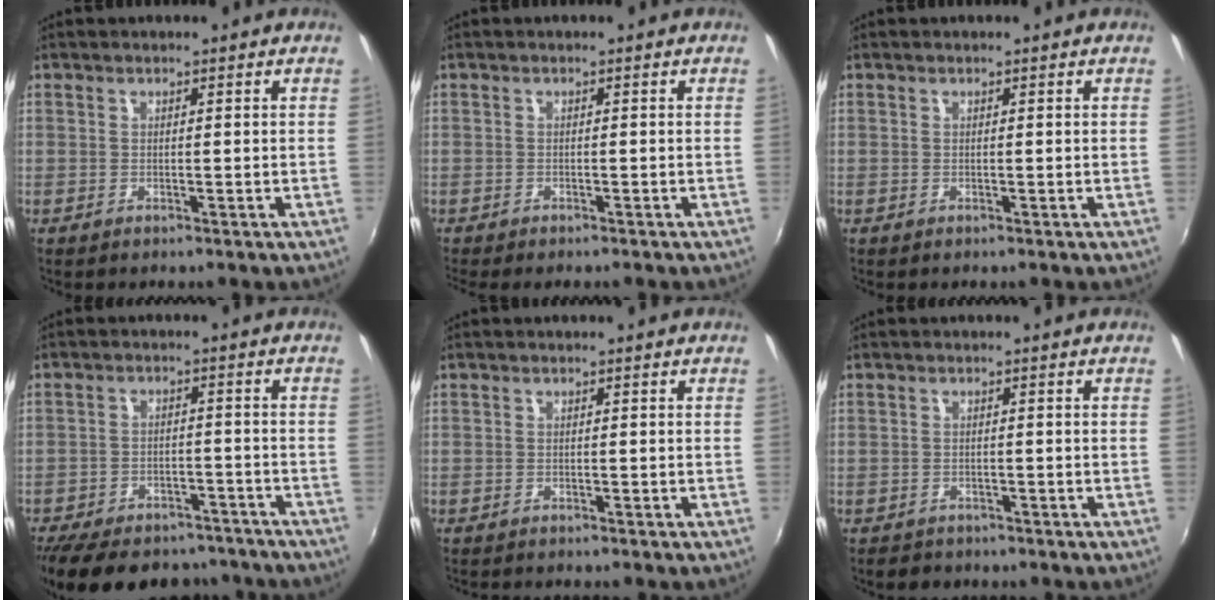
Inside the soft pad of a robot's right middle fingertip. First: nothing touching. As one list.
[{"total": 2.2, "force": [-1.9, 0.4, 1.0], "torque": [-0.025, -0.016, -0.033]}, {"total": 0.0}, {"total": 19.5, "force": [-15.9, 8.3, 7.7], "torque": [-0.174, 0.011, -0.213]}, {"total": 0.9, "force": [-0.9, 0.0, 0.1], "torque": [-0.004, -0.007, -0.016]}, {"total": 2.2, "force": [-1.7, 1.4, 0.2], "torque": [-0.011, -0.002, -0.027]}]